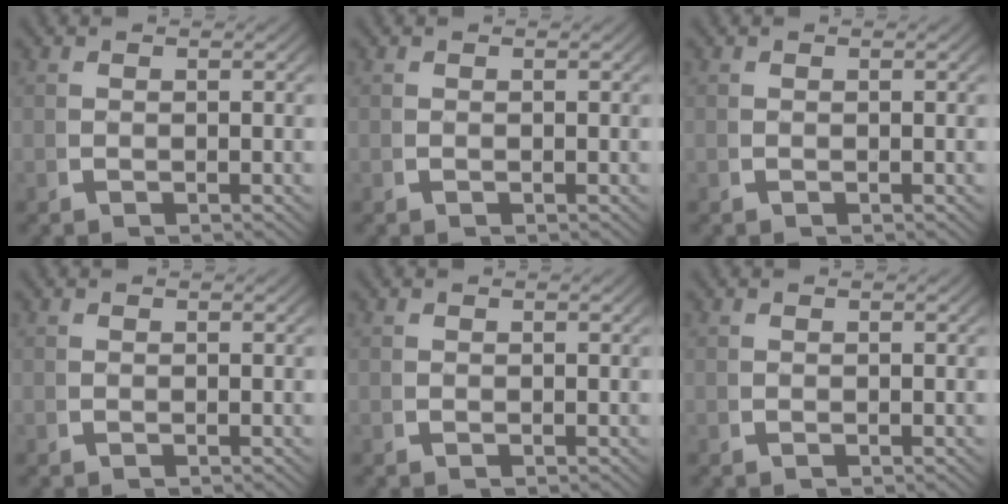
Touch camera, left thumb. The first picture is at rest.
{"total": 0.0}
{"total": 0.0}
{"total": 0.0}
{"total": 0.0}
{"total": 0.0}